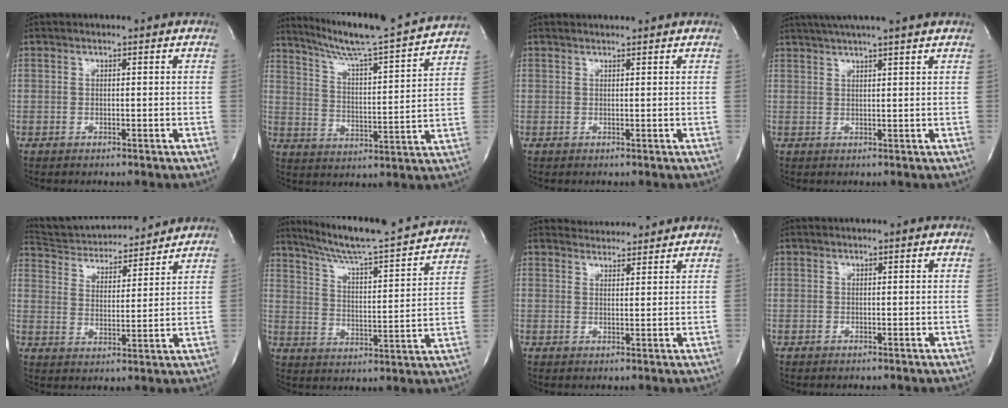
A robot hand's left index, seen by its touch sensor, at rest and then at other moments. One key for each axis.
{"total": 19.3, "fx": 17.6, "fy": -0.9, "fz": 7.9, "tx": -0.135, "ty": -0.024, "tz": 0.253}
{"total": 1.6, "fx": 1.6, "fy": -0.1, "fz": 0.2, "tx": -0.008, "ty": 0.011, "tz": 0.026}
{"total": 14.7, "fx": 12.8, "fy": -0.3, "fz": 7.2, "tx": -0.127, "ty": 0.020, "tz": 0.174}
{"total": 14.9, "fx": 14.2, "fy": 2.7, "fz": 3.5, "tx": -0.058, "ty": 0.012, "tz": 0.226}
{"total": 20.6, "fx": 18.8, "fy": 0.5, "fz": 8.3, "tx": -0.135, "ty": -0.022, "tz": 0.266}
{"total": 4.6, "fx": 4.6, "fy": 0.6, "fz": 0.0, "tx": -0.008, "ty": 0.017, "tz": 0.067}
{"total": 0.0}